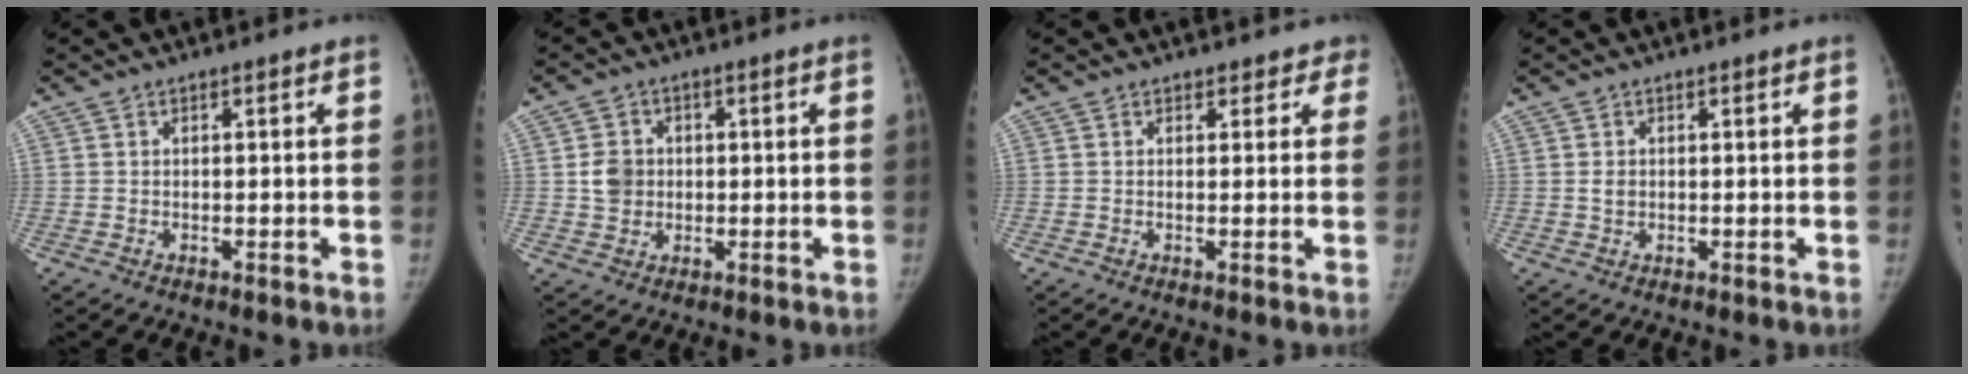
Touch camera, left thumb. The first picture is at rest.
{"total": 4.9, "force": [0.2, 4.3, 2.2], "torque": [-0.021, 0.003, 0.004]}
{"total": 2.9, "force": [2.3, 1.9, 0.0], "torque": [0.035, -0.007, 0.009]}
{"total": 1.6, "force": [0.3, 1.2, 1.0], "torque": [-0.015, 0.000, 0.006]}